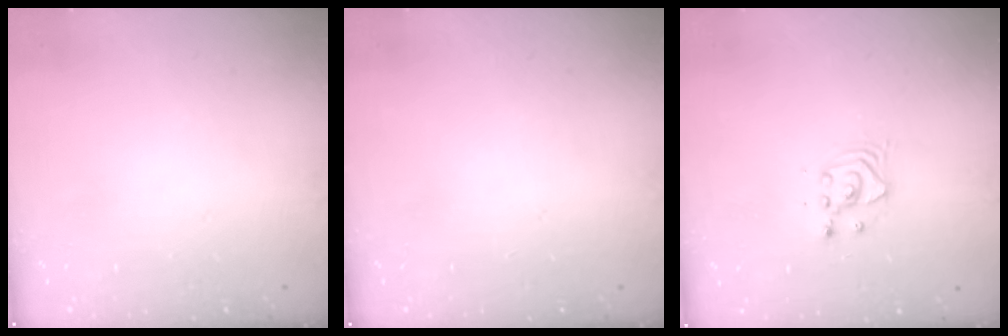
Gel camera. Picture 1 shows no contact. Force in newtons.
{"total": 0.0}
{"total": 3.7, "press": 3.7, "slide": 0.3}